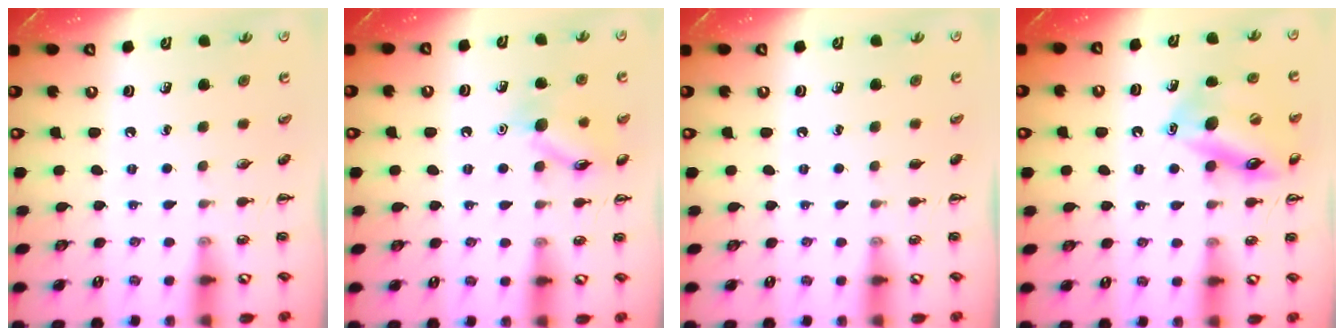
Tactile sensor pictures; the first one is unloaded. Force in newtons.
{"total": 10.6, "press": 10.6, "slide": 0.4}
{"total": 0.0}
{"total": 15.5, "press": 15.4, "slide": 2.1}